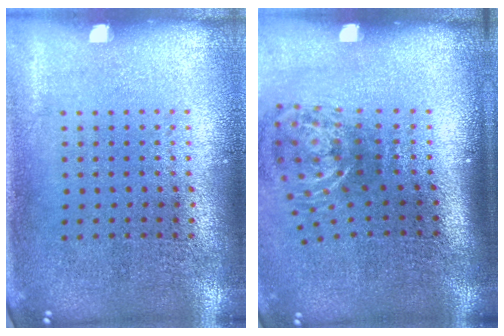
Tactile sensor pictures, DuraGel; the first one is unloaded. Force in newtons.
{"total": 1.9, "press": 1.2, "slide": 1.5}